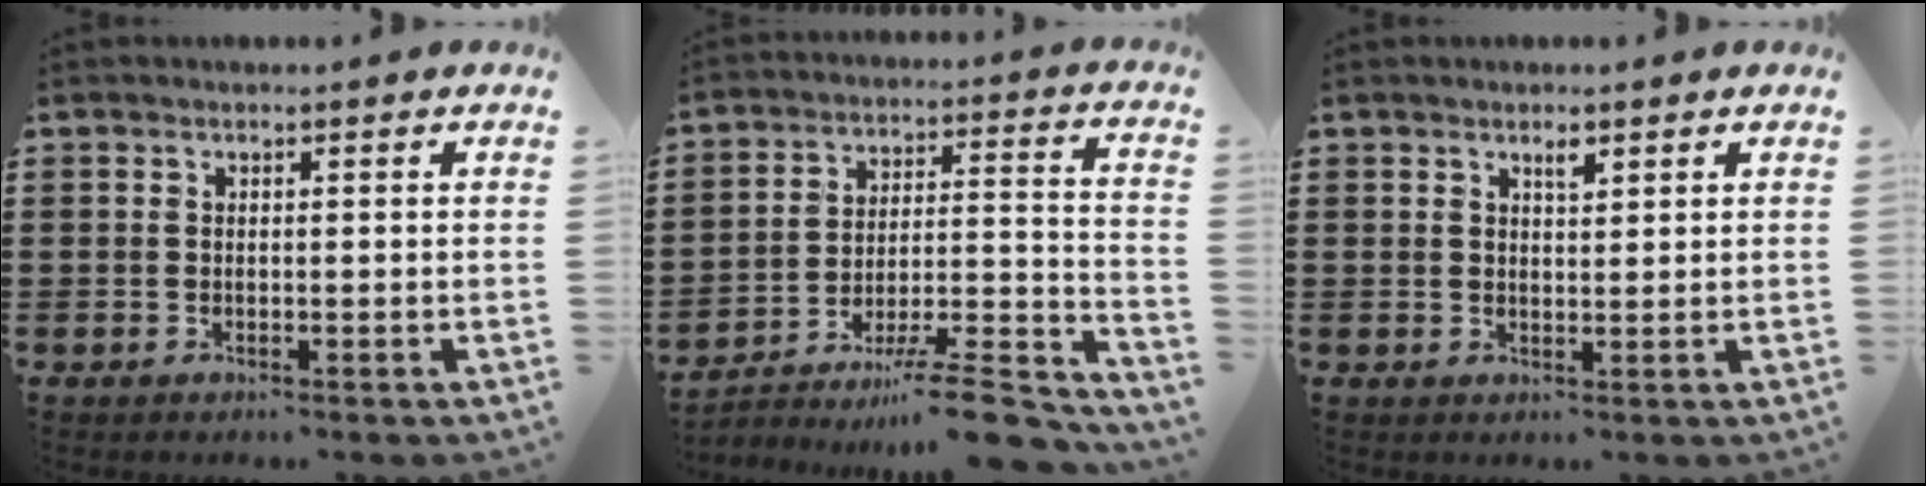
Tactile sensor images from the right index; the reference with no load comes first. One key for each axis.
{"total": 11.3, "fx": -9.2, "fy": 1.4, "fz": 6.3, "tx": -0.083, "ty": 0.027, "tz": -0.172}
{"total": 1.7, "fx": 1.1, "fy": 0.5, "fz": 1.1, "tx": -0.016, "ty": 0.000, "tz": 0.017}